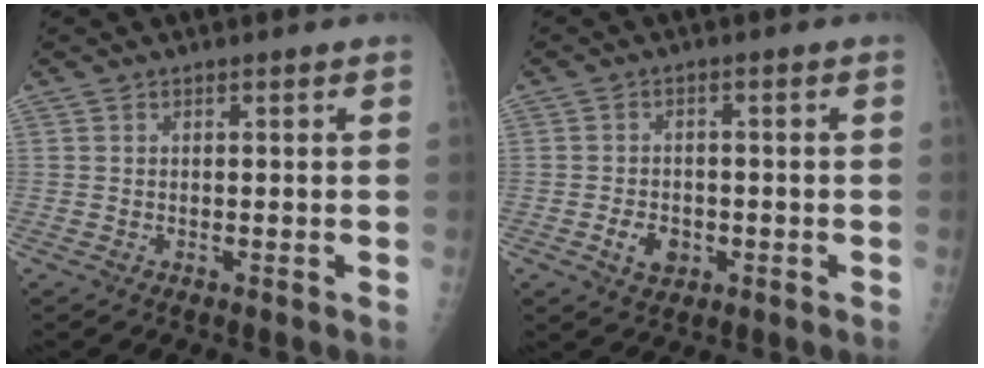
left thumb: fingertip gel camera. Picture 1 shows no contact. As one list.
[{"total": 4.7, "force": [-1.8, 3.5, 2.7], "torque": [-0.033, 0.010, -0.026]}]